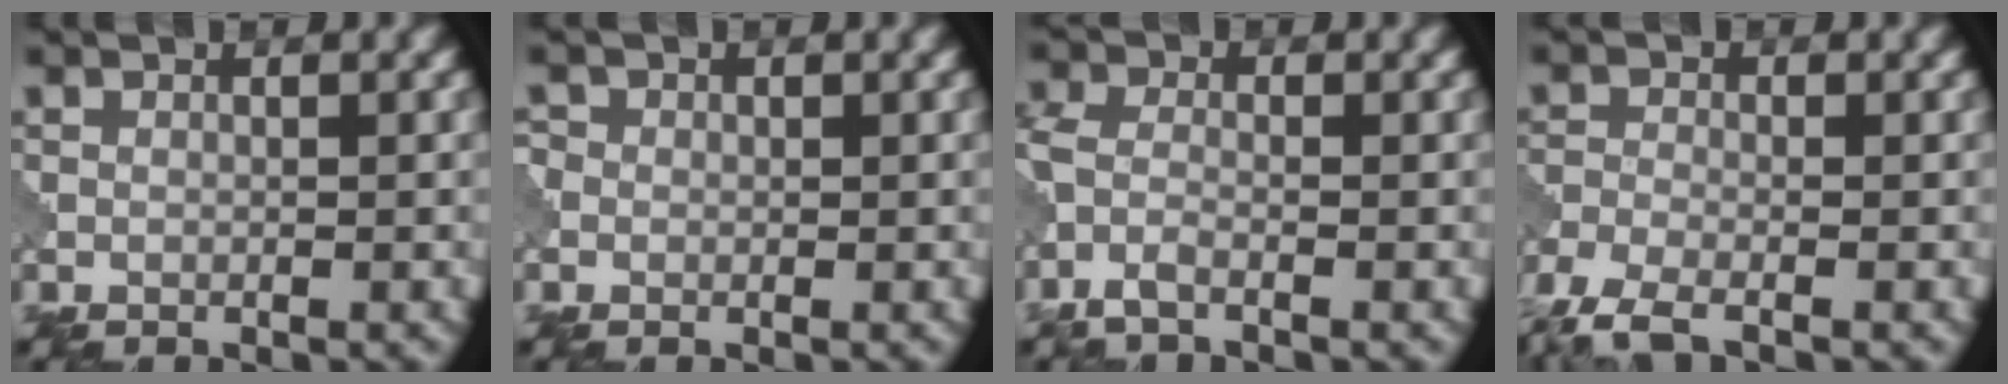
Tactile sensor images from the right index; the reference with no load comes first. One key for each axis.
{"total": 1.1, "fx": 0.2, "fy": 1.0, "fz": 0.2, "tx": -0.005, "ty": 0.002, "tz": -0.003}
{"total": 2.5, "fx": -1.6, "fy": 0.9, "fz": 1.8, "tx": -0.048, "ty": -0.001, "tz": -0.047}
{"total": 4.1, "fx": -3.2, "fy": 1.0, "fz": 2.4, "tx": -0.057, "ty": -0.011, "tz": -0.077}